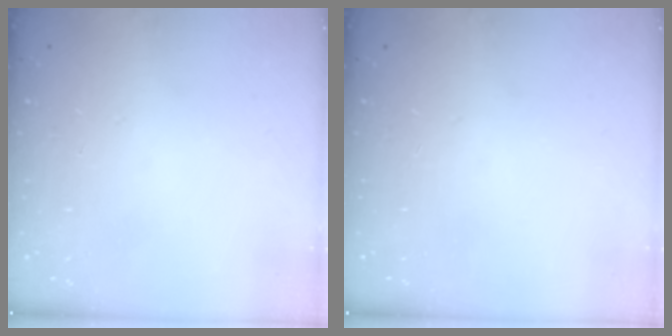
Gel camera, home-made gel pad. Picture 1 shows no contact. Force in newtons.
{"total": 0.0}